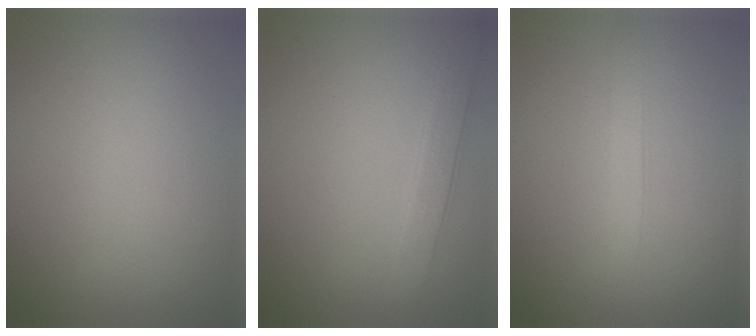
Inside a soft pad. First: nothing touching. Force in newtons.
{"total": 2.6, "press": 2.6, "slide": 0.1}
{"total": 1.8, "press": 1.8, "slide": 0.1}